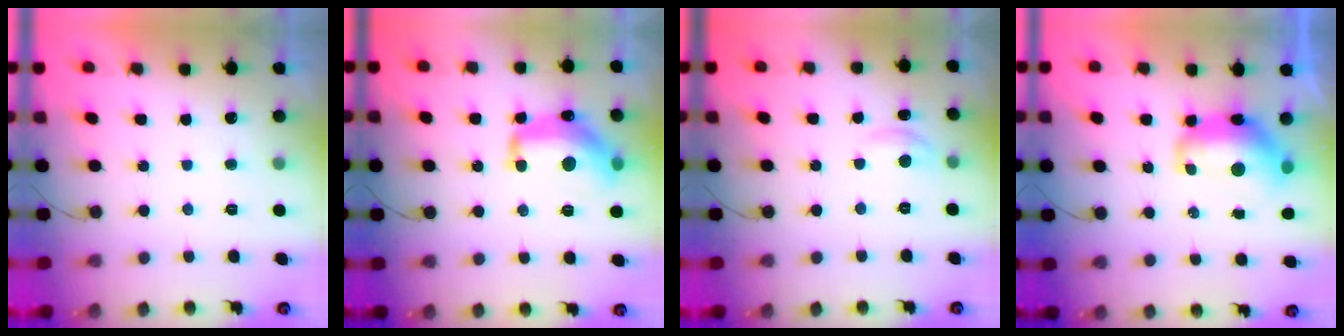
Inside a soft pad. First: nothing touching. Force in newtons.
{"total": 15.1, "press": 15.1, "slide": 0.9}
{"total": 2.9, "press": 2.9, "slide": 0.2}
{"total": 12.4, "press": 12.4, "slide": 1.1}